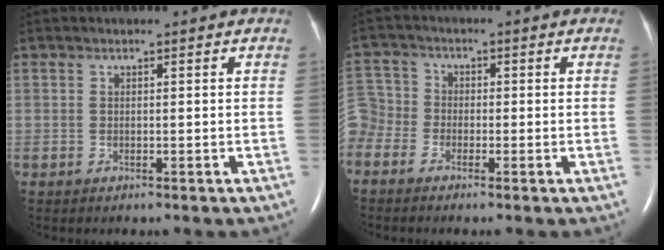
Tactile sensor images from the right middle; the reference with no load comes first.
{"total": 5.8, "force": [-3.2, 4.7, 1.3], "torque": [-0.047, 0.009, -0.071]}